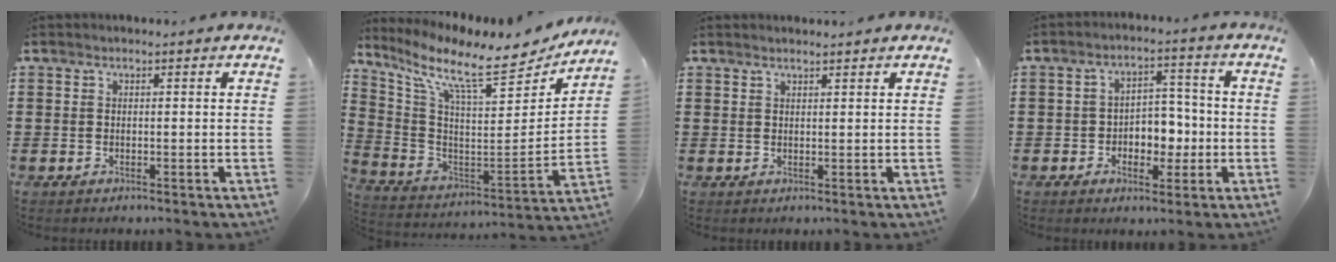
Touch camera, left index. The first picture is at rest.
{"total": 11.3, "force": [8.7, 2.0, 7.0], "torque": [-0.162, -0.062, 0.141]}
{"total": 1.1, "force": [1.0, 0.0, 0.4], "torque": [-0.008, 0.000, 0.020]}
{"total": 5.1, "force": [-1.3, 3.8, 3.0], "torque": [-0.056, 0.009, -0.029]}